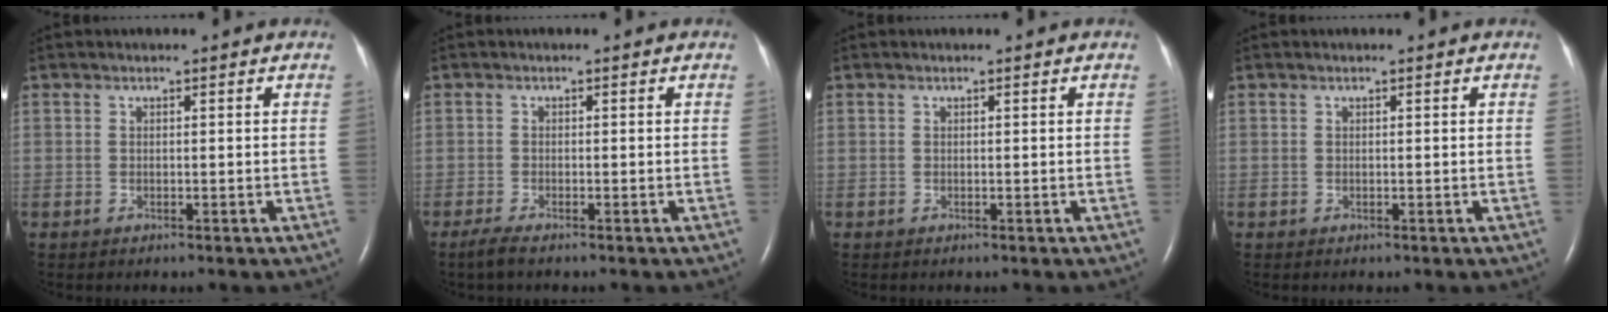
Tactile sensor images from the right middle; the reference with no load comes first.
{"total": 1.7, "force": [-1.3, 0.0, 1.1], "torque": [-0.039, -0.009, -0.028]}
{"total": 0.0}
{"total": 0.0}